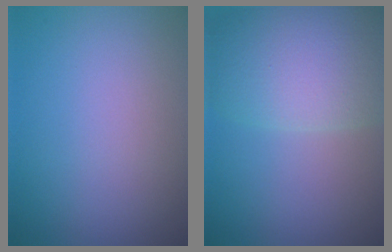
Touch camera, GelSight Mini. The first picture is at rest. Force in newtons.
{"total": 8.2, "press": 8.1, "slide": 0.6}